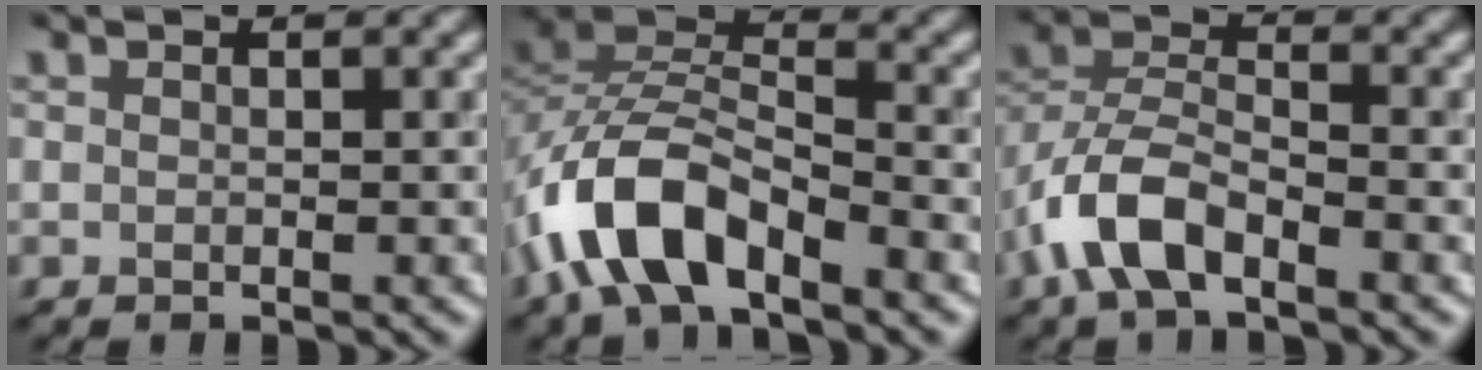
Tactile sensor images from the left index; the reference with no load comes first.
{"total": 7.7, "force": [-4.5, 3.5, 5.2], "torque": [-0.096, 0.010, -0.095]}
{"total": 5.6, "force": [-3.1, 2.6, 3.8], "torque": [-0.074, 0.008, -0.072]}